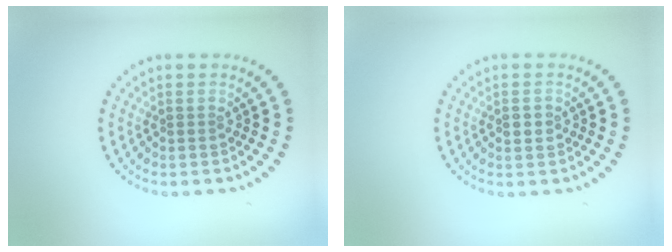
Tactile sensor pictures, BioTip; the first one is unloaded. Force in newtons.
{"total": 0.8, "press": 0.8, "slide": 0.2}